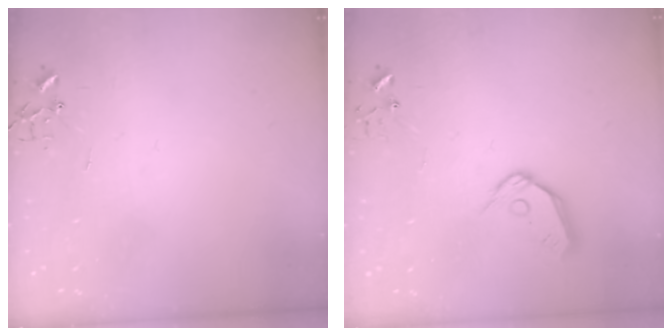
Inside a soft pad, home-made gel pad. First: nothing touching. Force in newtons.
{"total": 9.4, "press": 9.4, "slide": 0.7}